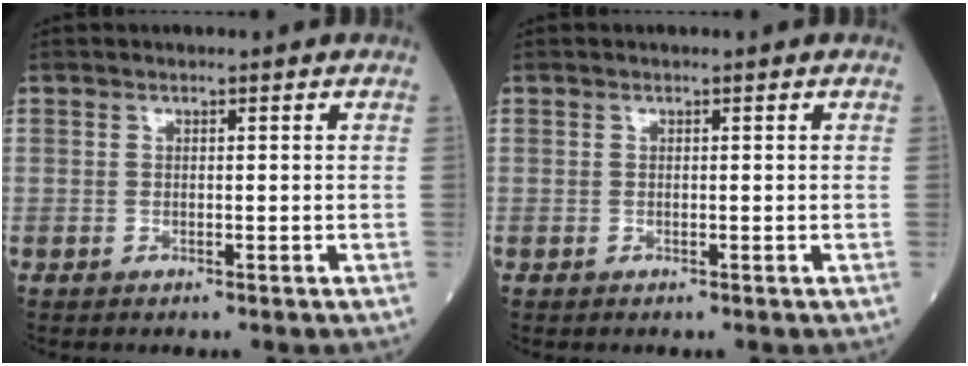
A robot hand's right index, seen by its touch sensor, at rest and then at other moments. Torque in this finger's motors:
{"motor_torque": [0.03, -0.02, 0.00, -0.01]}